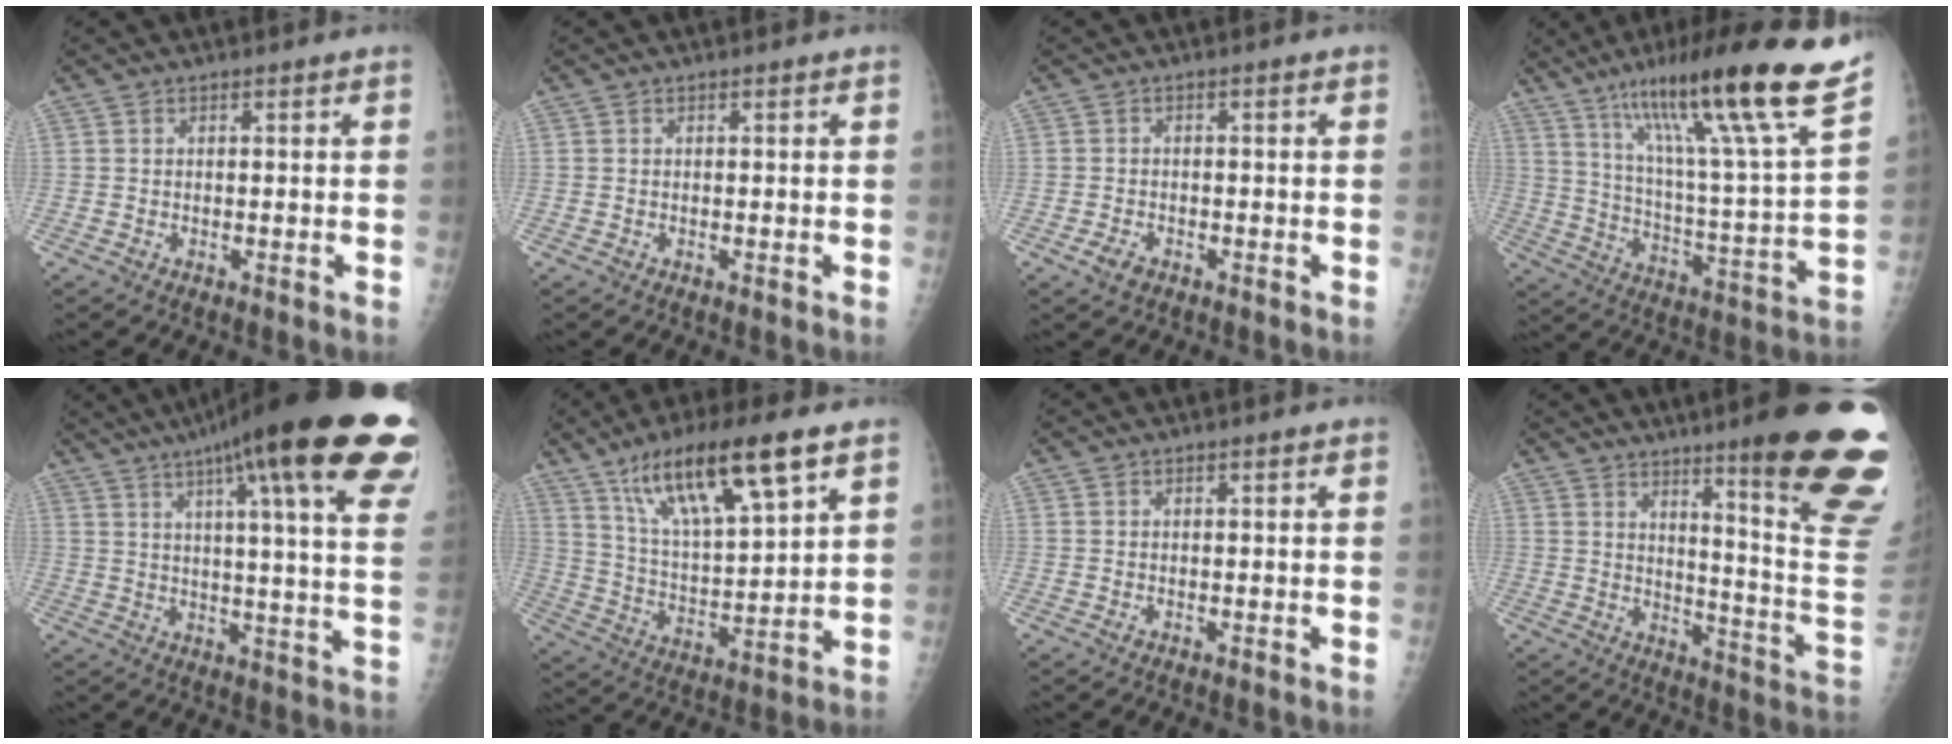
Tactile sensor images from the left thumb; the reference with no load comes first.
{"total": 0.0}
{"total": 2.5, "force": [-1.4, 1.5, 1.4], "torque": [-0.028, 0.005, -0.024]}
{"total": 25.7, "force": [17.3, 1.3, 18.9], "torque": [-0.283, -0.062, 0.277]}
{"total": 29.1, "force": [17.0, 4.6, 23.1], "torque": [-0.264, -0.029, 0.220]}
{"total": 18.4, "force": [10.5, 4.3, 14.4], "torque": [-0.239, -0.035, 0.198]}
{"total": 0.6, "force": [0.1, 0.3, 0.5], "torque": [-0.006, 0.003, 0.003]}
{"total": 23.3, "force": [13.6, 2.5, 18.8], "torque": [-0.198, -0.075, 0.189]}